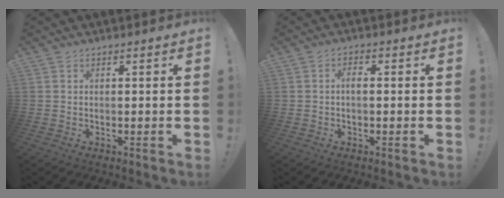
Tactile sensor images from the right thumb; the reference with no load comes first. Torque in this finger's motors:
{"motor_torque": [0.53, -0.06, -0.19, 0.14, -0.03]}